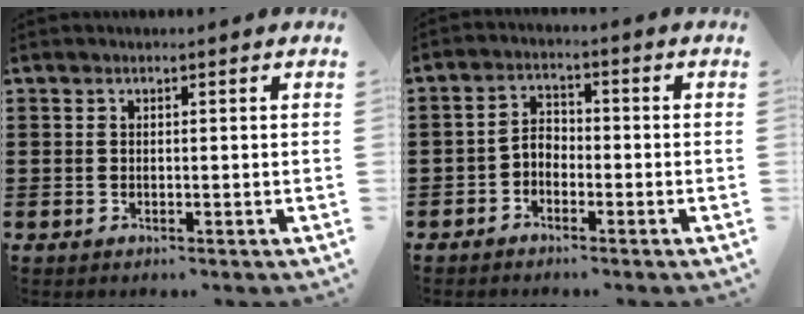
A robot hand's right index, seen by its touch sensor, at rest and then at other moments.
{"total": 2.6, "force": [-1.9, 1.5, 1.0], "torque": [-0.032, 0.006, -0.043]}